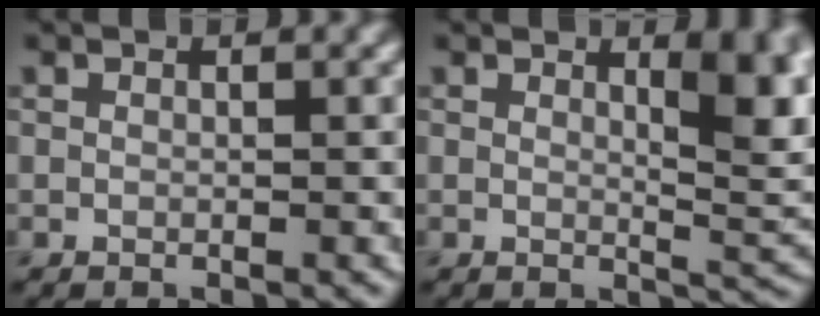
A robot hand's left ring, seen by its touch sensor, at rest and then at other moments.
{"total": 6.2, "force": [2.1, 2.4, 5.3], "torque": [-0.048, -0.006, 0.034]}